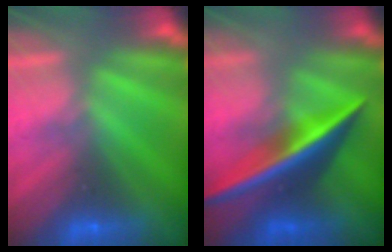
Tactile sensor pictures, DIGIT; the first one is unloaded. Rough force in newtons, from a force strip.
{"total": 2.7}